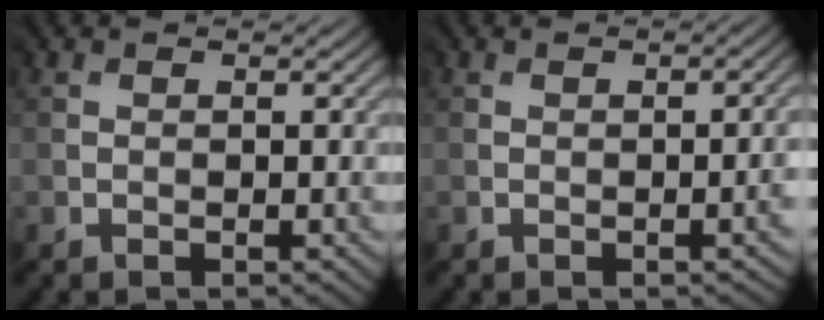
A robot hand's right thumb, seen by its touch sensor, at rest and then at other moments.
{"total": 1.7, "force": [-0.7, 0.4, 1.6], "torque": [-0.012, -0.002, -0.008]}